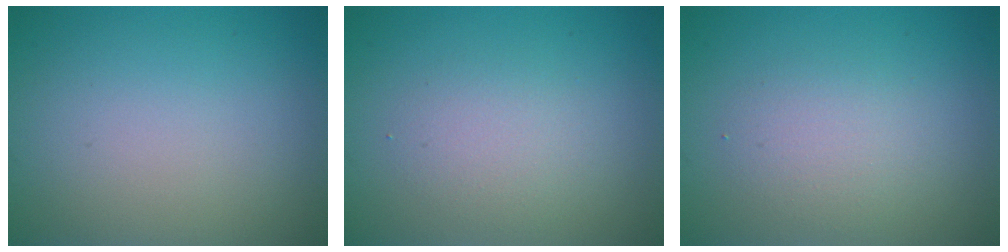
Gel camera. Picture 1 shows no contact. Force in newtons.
{"total": 2.2, "press": 2.2, "slide": 0.2}
{"total": 2.3, "press": 2.3, "slide": 0.2}